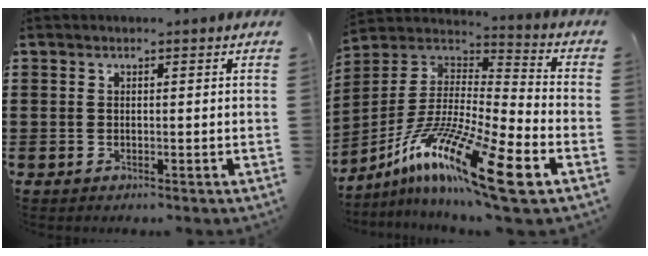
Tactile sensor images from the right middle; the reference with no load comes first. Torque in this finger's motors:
{"motor_torque": [2.14, 0.00, 1.05, 0.21]}